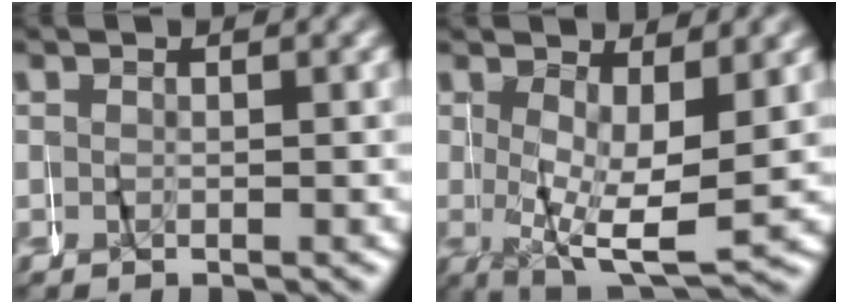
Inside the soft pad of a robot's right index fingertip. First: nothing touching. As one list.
[{"total": 7.3, "force": [-0.4, 3.1, 6.6], "torque": [-0.111, -0.028, 0.007]}]